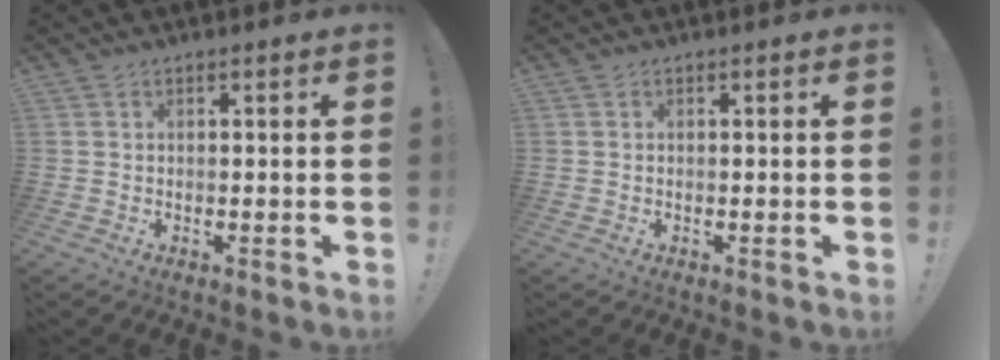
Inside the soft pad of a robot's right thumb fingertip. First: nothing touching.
{"total": 0.0}